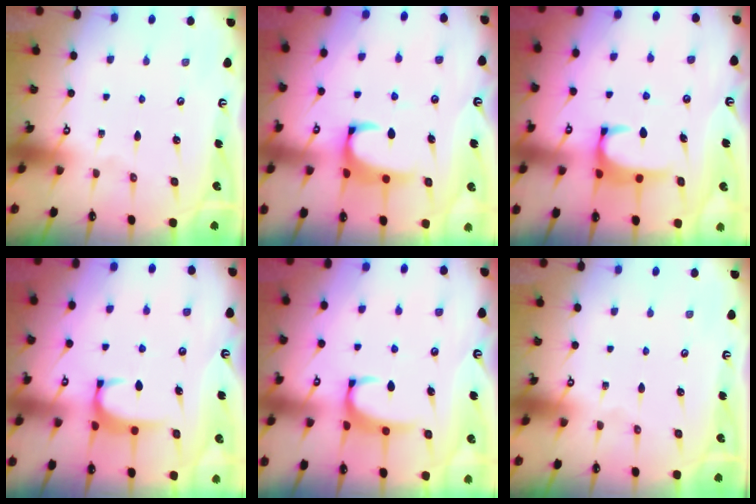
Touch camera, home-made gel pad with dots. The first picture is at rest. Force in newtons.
{"total": 2.2, "press": 2.0, "slide": 0.9}
{"total": 2.9, "press": 2.8, "slide": 0.7}
{"total": 1.7, "press": 1.6, "slide": 0.5}
{"total": 2.1, "press": 2.0, "slide": 0.6}
{"total": 0.0}